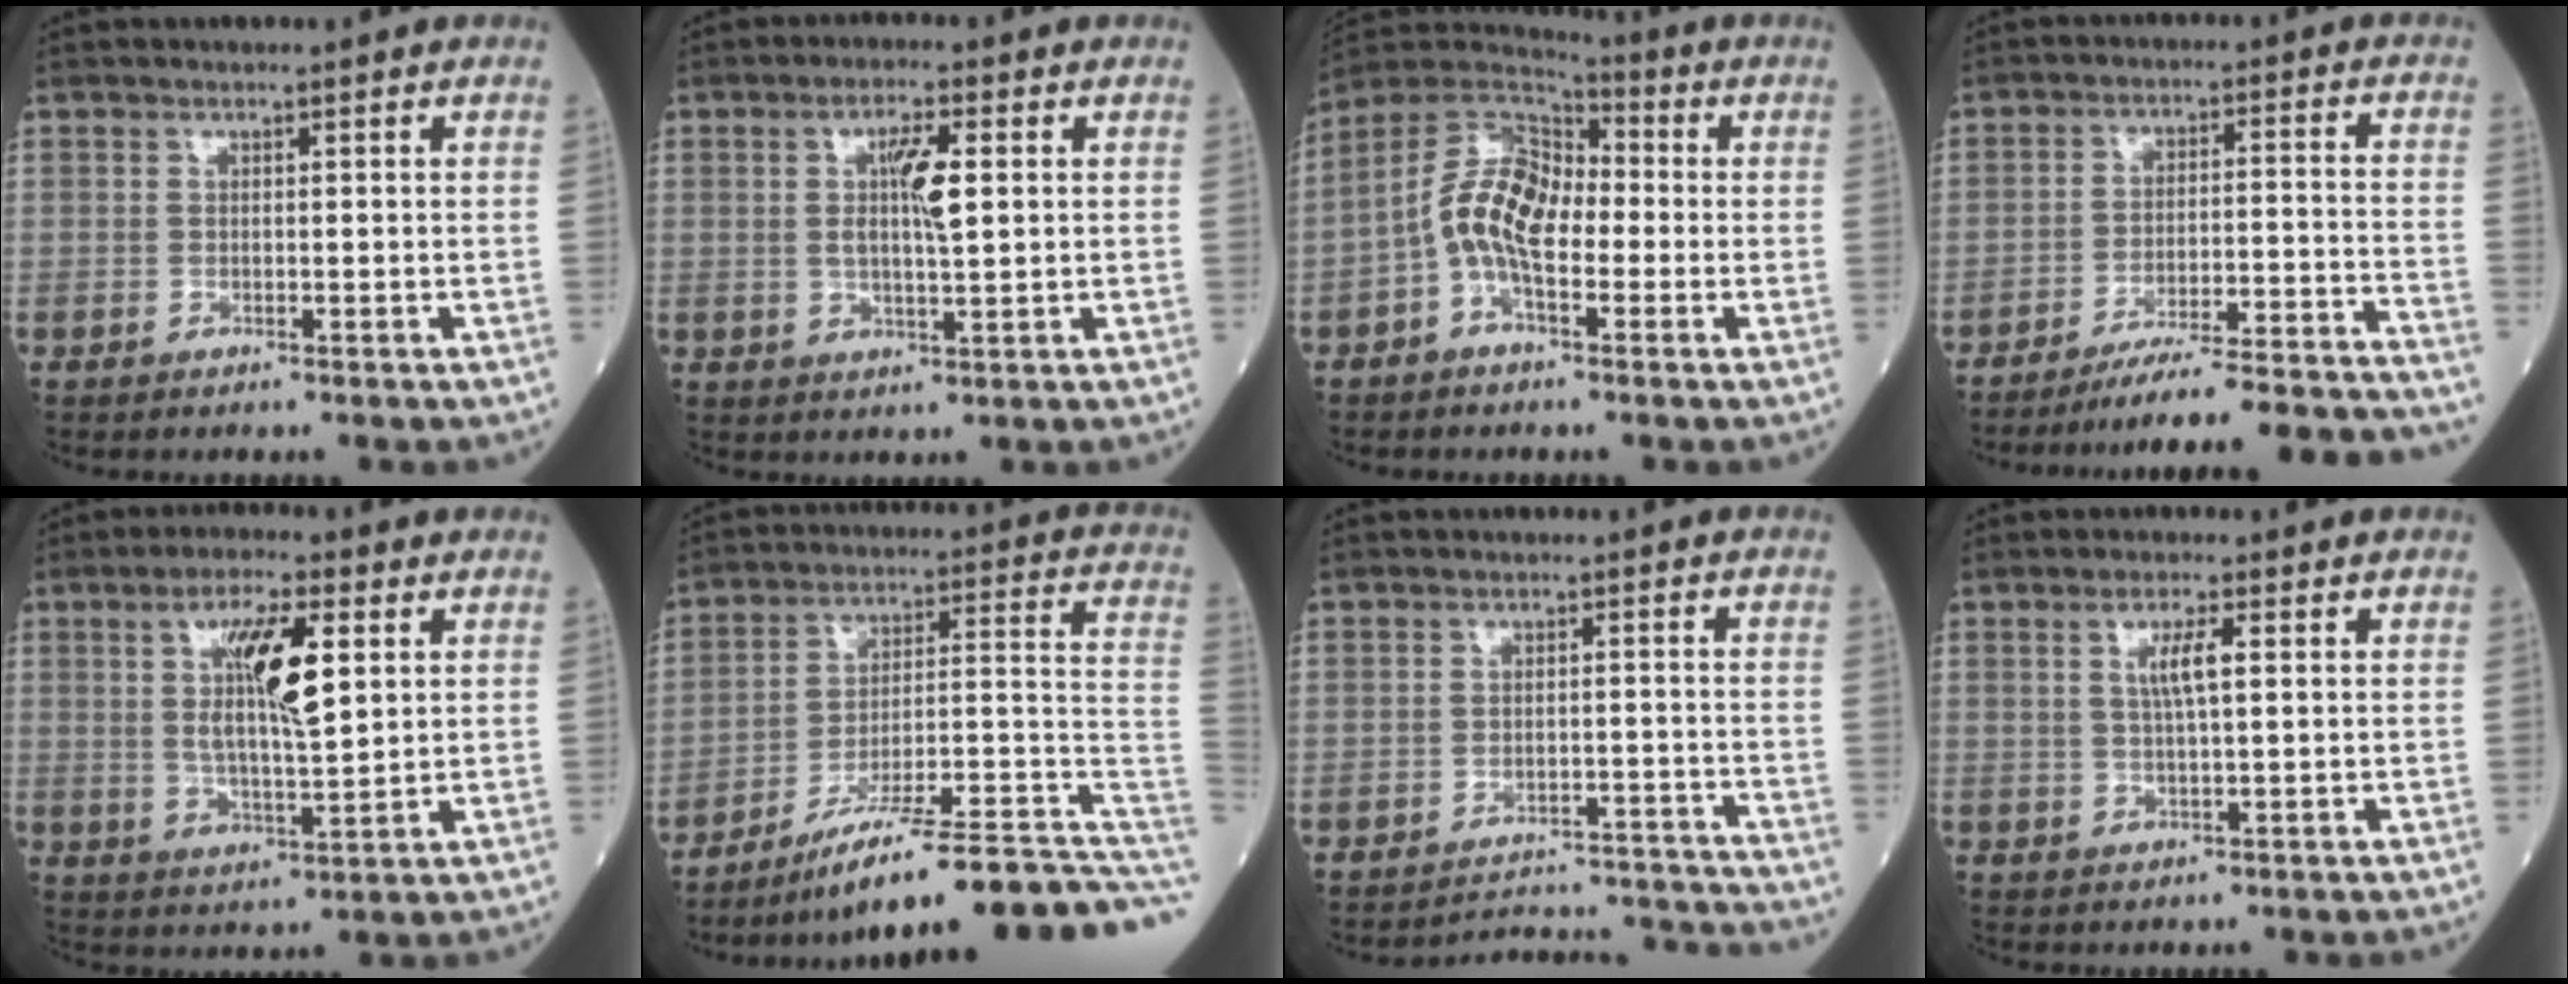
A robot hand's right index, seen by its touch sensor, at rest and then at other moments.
{"total": 5.7, "force": [1.1, 0.8, 5.5], "torque": [-0.103, 0.003, 0.021]}
{"total": 10.2, "force": [-1.9, 4.9, 8.7], "torque": [-0.183, 0.036, -0.045]}
{"total": 23.2, "force": [-22.2, -1.3, 6.9], "torque": [-0.054, -0.015, -0.298]}
{"total": 10.4, "force": [3.0, 2.0, 9.8], "torque": [-0.179, 0.002, 0.054]}
{"total": 22.8, "force": [-17.0, 2.3, 14.9], "torque": [-0.133, 0.034, -0.252]}
{"total": 12.3, "force": [-12.3, -0.6, -0.2], "torque": [0.015, 0.016, -0.157]}
{"total": 3.8, "force": [1.0, 0.3, 3.6], "torque": [-0.069, 0.002, 0.017]}